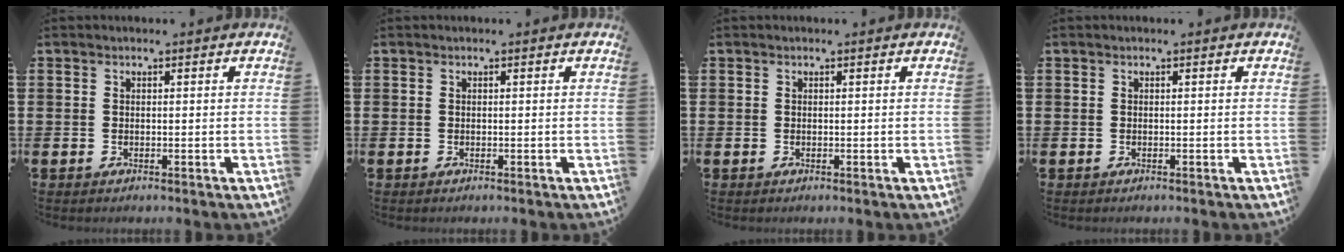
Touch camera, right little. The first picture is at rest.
{"total": 0.0}
{"total": 0.0}
{"total": 0.0}